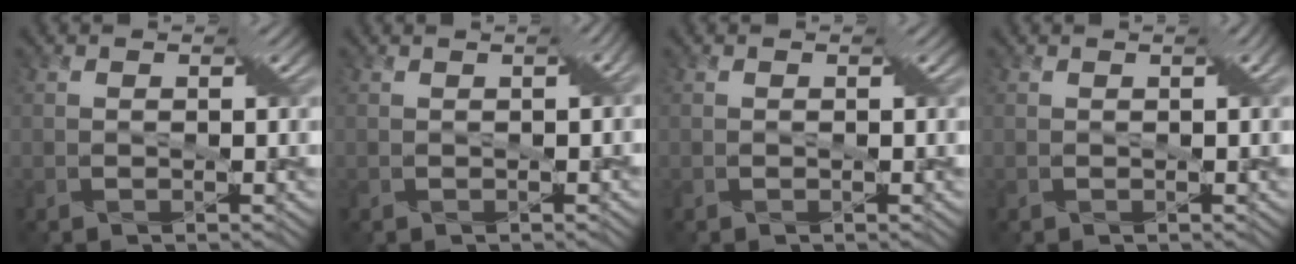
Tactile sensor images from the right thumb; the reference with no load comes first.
{"total": 1.5, "force": [0.4, 0.4, 1.4], "torque": [-0.016, 0.004, 0.005]}
{"total": 0.0}
{"total": 0.8, "force": [0.4, 0.0, 0.7], "torque": [-0.010, 0.005, 0.008]}